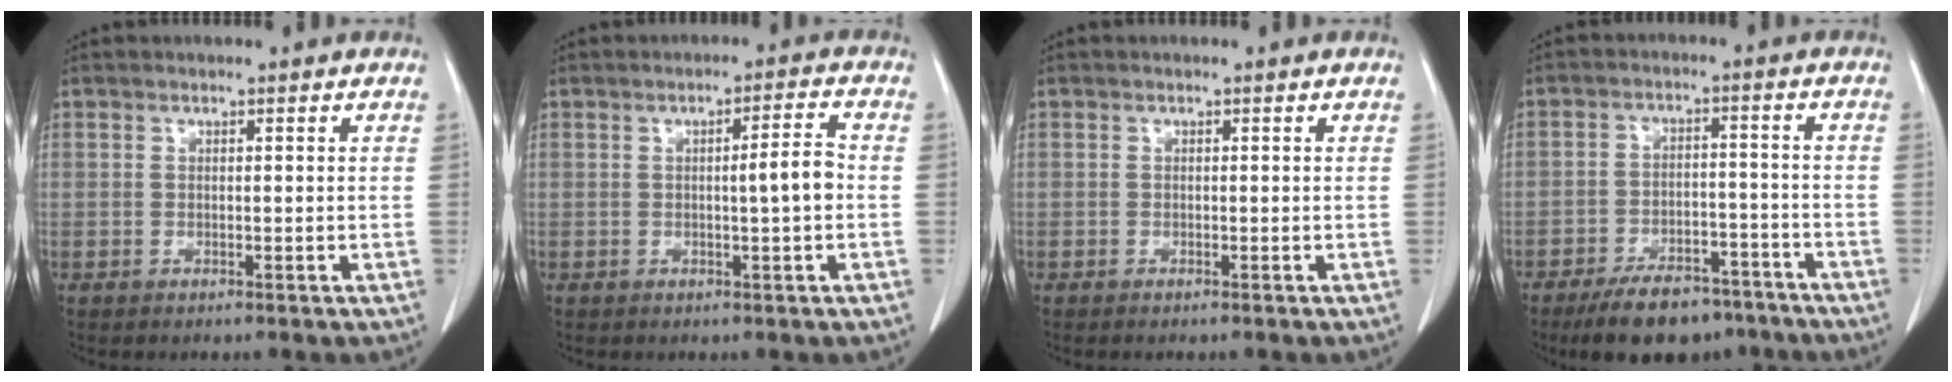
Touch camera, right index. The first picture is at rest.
{"total": 4.1, "force": [-0.4, 0.1, 4.1], "torque": [-0.059, 0.005, -0.007]}
{"total": 0.5, "force": [-0.5, 0.0, 0.2], "torque": [-0.005, -0.002, -0.008]}
{"total": 11.2, "force": [-8.8, 4.9, 4.9], "torque": [-0.068, 0.007, -0.139]}